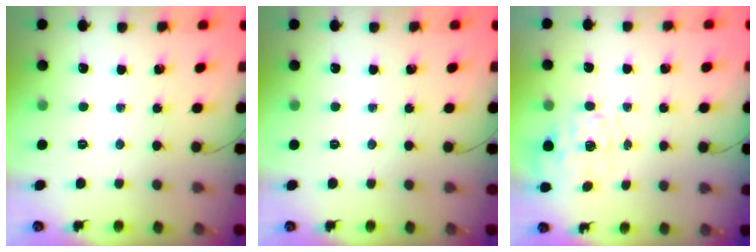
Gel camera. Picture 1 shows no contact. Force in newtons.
{"total": 0.0}
{"total": 8.2, "press": 8.2, "slide": 0.8}